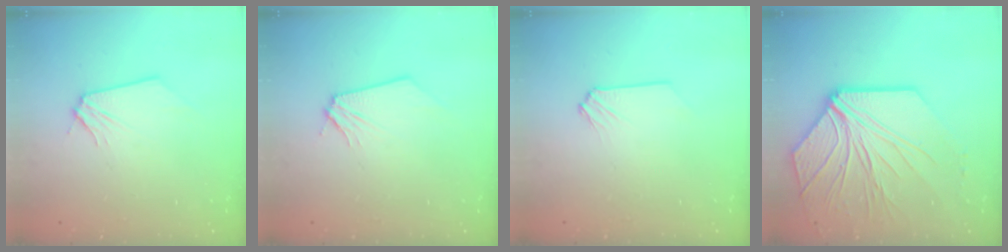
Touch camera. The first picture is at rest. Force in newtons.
{"total": 0.0}
{"total": 0.0}
{"total": 15.1, "press": 14.9, "slide": 2.5}